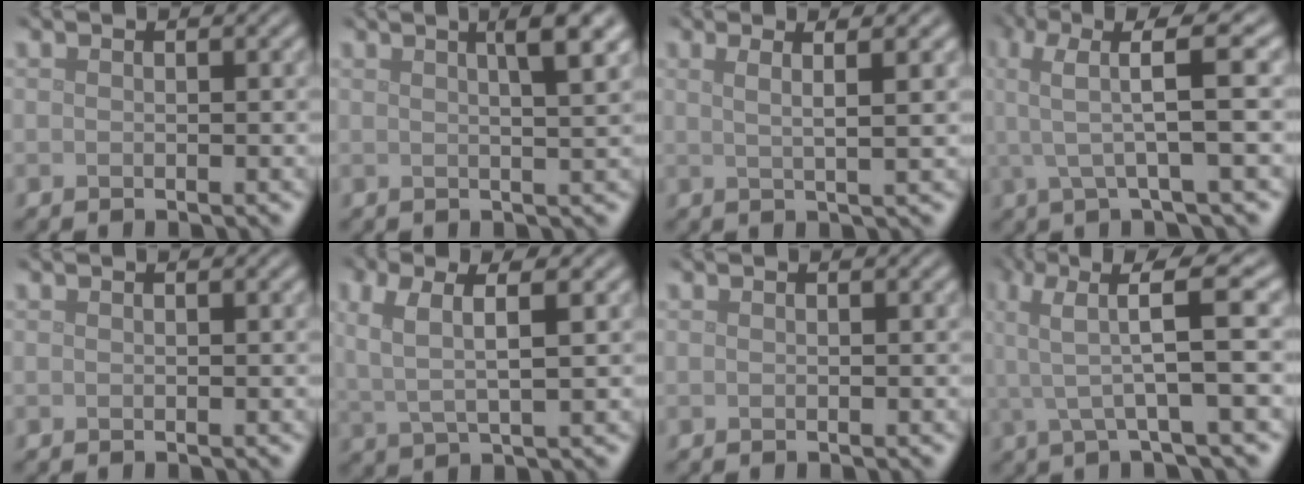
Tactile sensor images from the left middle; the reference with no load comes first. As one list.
[{"total": 4.9, "force": [2.4, 1.5, 4.1], "torque": [-0.034, 0.022, 0.011]}, {"total": 4.0, "force": [1.8, 1.2, 3.3], "torque": [-0.032, 0.014, -0.001]}, {"total": 5.9, "force": [1.1, 1.0, 5.8], "torque": [-0.103, 0.014, 0.012]}, {"total": 0.0}, {"total": 4.1, "force": [1.3, 1.3, 3.7], "torque": [-0.079, 0.000, 0.027]}, {"total": 0.0}, {"total": 6.6, "force": [1.4, 1.2, 6.3], "torque": [-0.115, 0.010, 0.018]}]